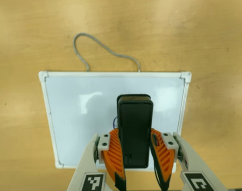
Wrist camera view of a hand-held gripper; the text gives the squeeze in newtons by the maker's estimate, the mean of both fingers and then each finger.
{"total": 9.9, "left": 8.2, "right": 11.6}